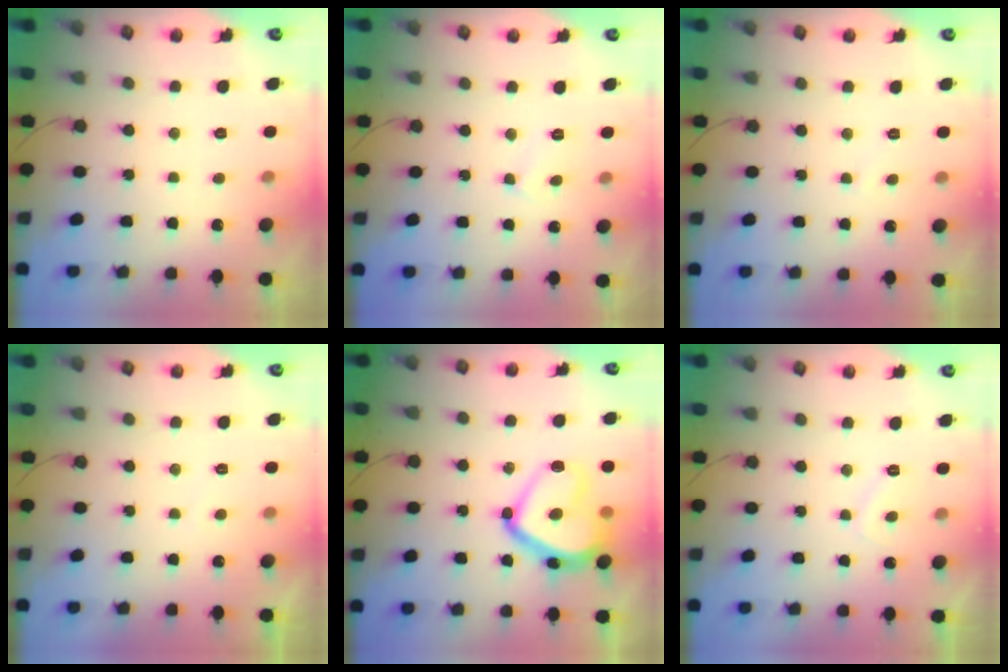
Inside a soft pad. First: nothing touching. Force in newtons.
{"total": 4.2, "press": 4.2, "slide": 0.4}
{"total": 2.2, "press": 2.2, "slide": 0.3}
{"total": 0.5, "press": 0.0, "slide": 0.5}
{"total": 19.2, "press": 19.1, "slide": 1.4}
{"total": 2.7, "press": 2.6, "slide": 0.8}